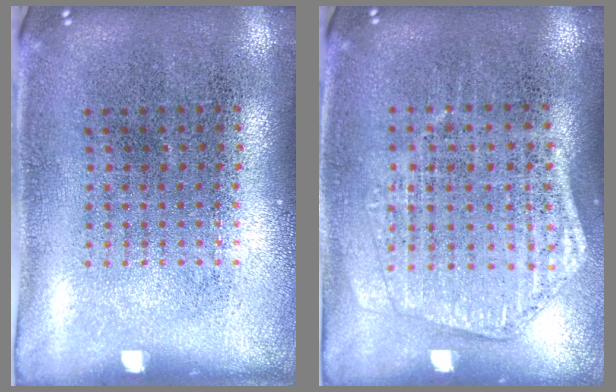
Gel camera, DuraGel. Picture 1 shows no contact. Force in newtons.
{"total": 1.4, "press": 1.3, "slide": 0.5}